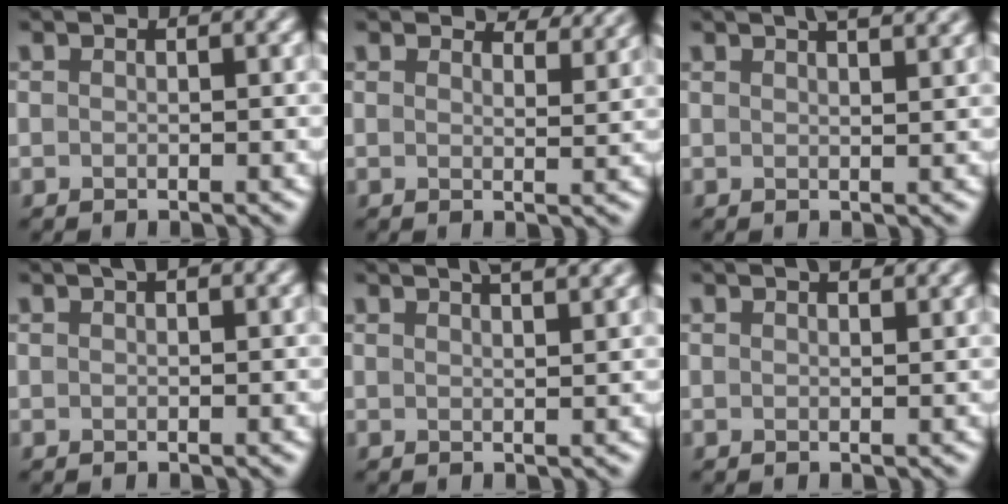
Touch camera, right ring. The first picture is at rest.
{"total": 3.8, "force": [3.6, 0.7, 1.2], "torque": [-0.026, -0.001, 0.042]}
{"total": 4.7, "force": [3.3, 1.9, 2.9], "torque": [-0.006, 0.027, 0.011]}
{"total": 1.1, "force": [0.8, 0.3, 0.7], "torque": [-0.008, 0.001, 0.013]}
{"total": 5.2, "force": [3.7, 1.9, 3.1], "torque": [-0.010, 0.031, 0.018]}
{"total": 1.7, "force": [1.4, 0.4, 0.9], "torque": [-0.010, 0.000, 0.018]}